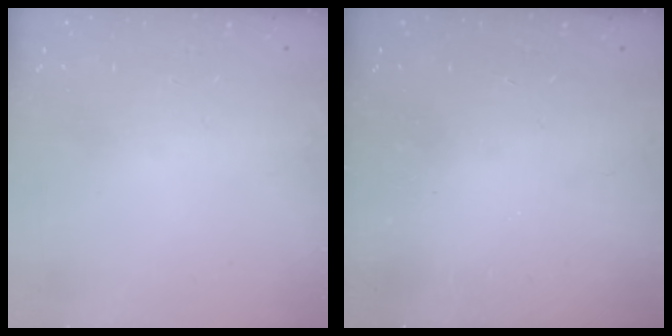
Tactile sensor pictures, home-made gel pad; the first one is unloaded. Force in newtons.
{"total": 2.4, "press": 2.3, "slide": 0.8}